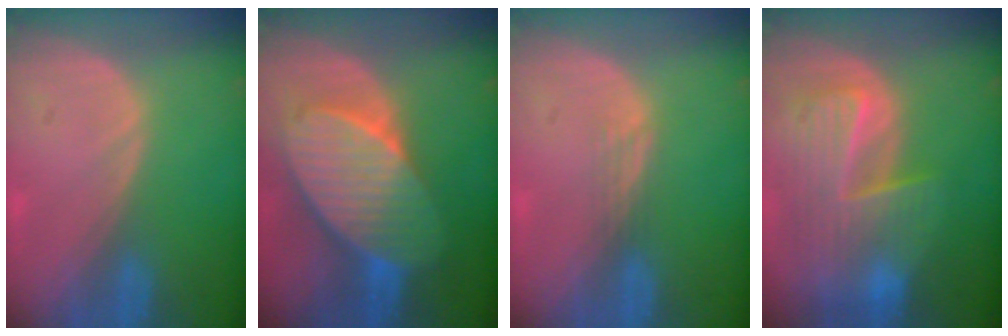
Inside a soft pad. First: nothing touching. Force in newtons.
{"total": 10.6, "press": 10.5, "slide": 0.8}
{"total": 1.5, "press": 1.2, "slide": 0.9}
{"total": 10.3, "press": 8.9, "slide": 5.1}